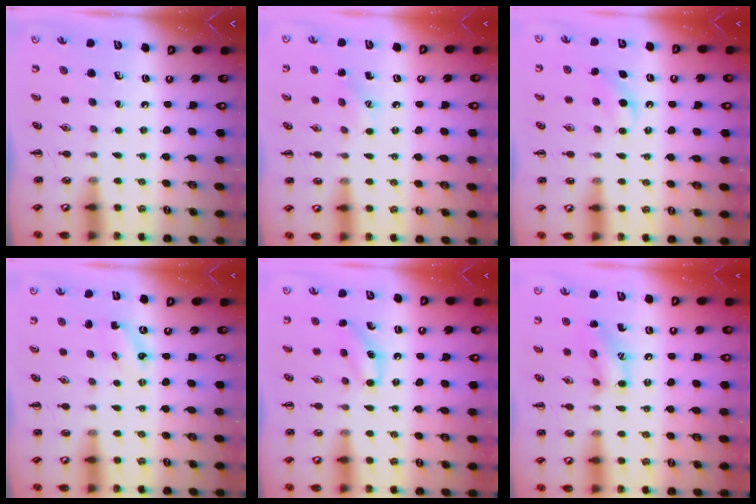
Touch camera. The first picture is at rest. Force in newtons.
{"total": 6.3, "press": 6.0, "slide": 1.8}
{"total": 5.6, "press": 5.4, "slide": 1.5}
{"total": 2.8, "press": 2.7, "slide": 0.7}
{"total": 9.3, "press": 9.2, "slide": 1.8}
{"total": 10.8, "press": 10.7, "slide": 1.6}